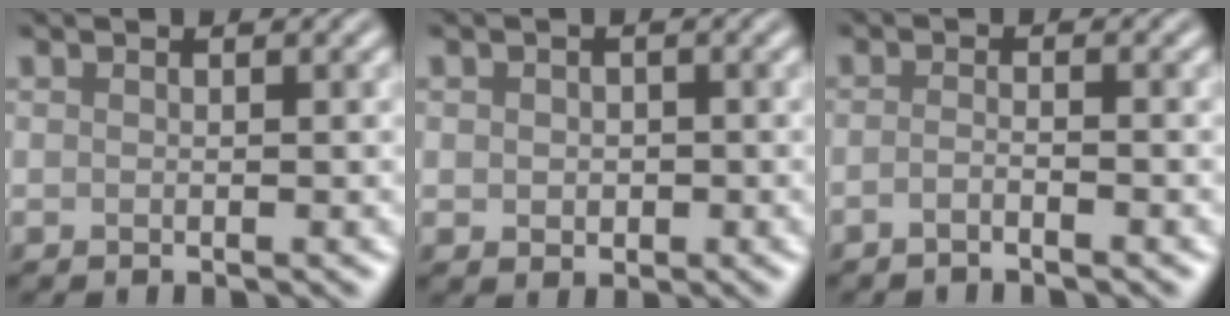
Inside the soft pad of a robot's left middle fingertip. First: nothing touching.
{"total": 1.5, "force": [0.0, 1.3, 0.7], "torque": [-0.010, -0.003, -0.002]}
{"total": 1.4, "force": [-0.9, 0.3, 1.0], "torque": [-0.015, -0.004, -0.024]}